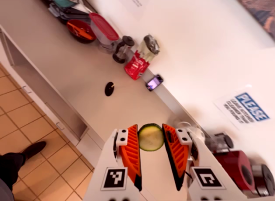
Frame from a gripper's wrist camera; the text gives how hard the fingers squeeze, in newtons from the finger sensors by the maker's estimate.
{"total": 8.7, "left": 9.2, "right": 8.1}